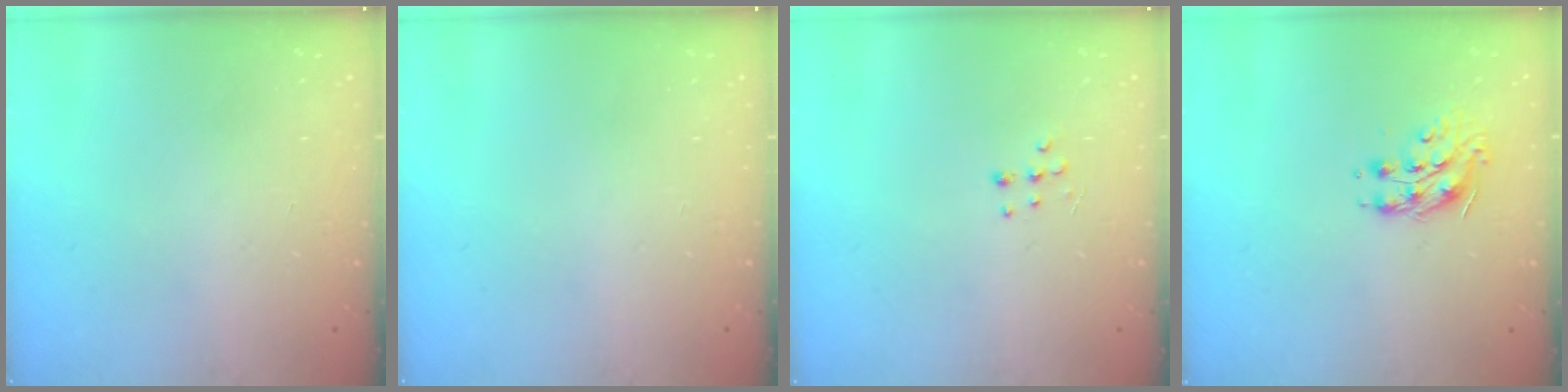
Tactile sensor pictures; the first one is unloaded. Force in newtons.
{"total": 0.0}
{"total": 5.2, "press": 5.2, "slide": 0.7}
{"total": 9.3, "press": 9.3, "slide": 0.2}